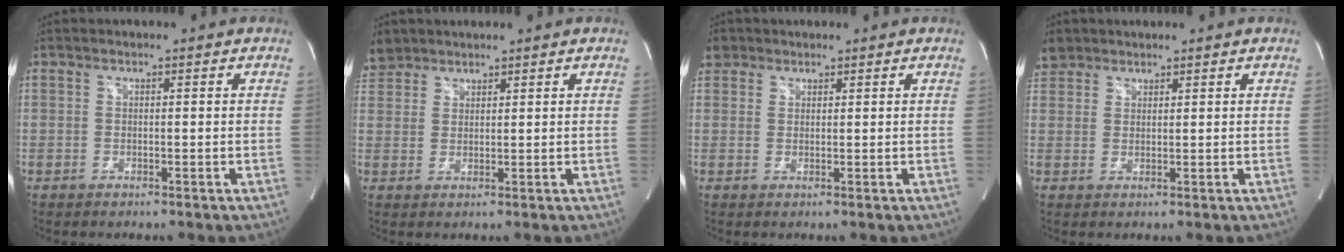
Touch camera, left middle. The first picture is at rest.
{"total": 4.5, "force": [3.8, 2.5, 0.3], "torque": [-0.007, 0.014, 0.077]}
{"total": 3.3, "force": [2.1, 2.5, 0.4], "torque": [-0.006, 0.015, 0.038]}
{"total": 4.7, "force": [3.5, 3.1, 0.6], "torque": [-0.011, 0.015, 0.071]}